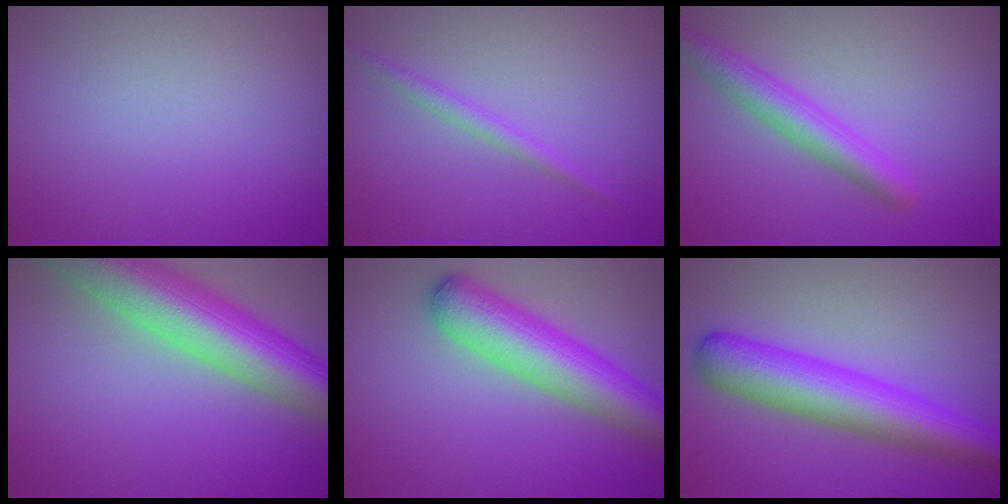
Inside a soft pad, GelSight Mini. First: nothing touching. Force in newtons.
{"total": 1.5, "press": 1.5, "slide": 0.1}
{"total": 3.7, "press": 3.7, "slide": 0.2}
{"total": 11.5, "press": 11.5, "slide": 0.6}
{"total": 7.1, "press": 7.1, "slide": 0.2}
{"total": 7.7, "press": 7.7, "slide": 0.3}